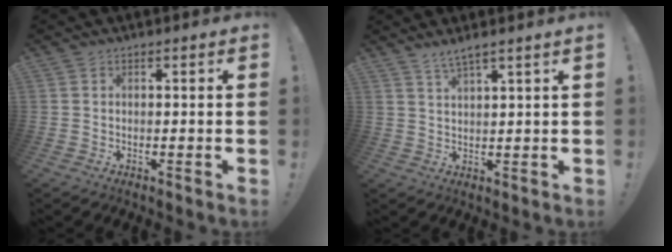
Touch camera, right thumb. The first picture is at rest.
{"total": 3.6, "force": [2.8, -0.4, 2.2], "torque": [-0.047, -0.014, 0.049]}